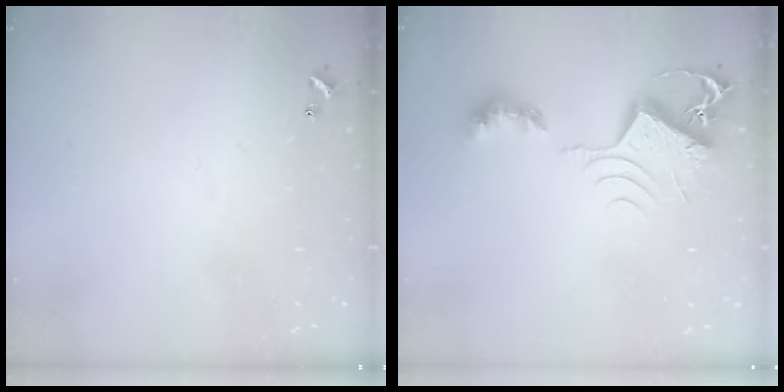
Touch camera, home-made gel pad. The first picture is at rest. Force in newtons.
{"total": 8.8, "press": 8.8, "slide": 0.5}